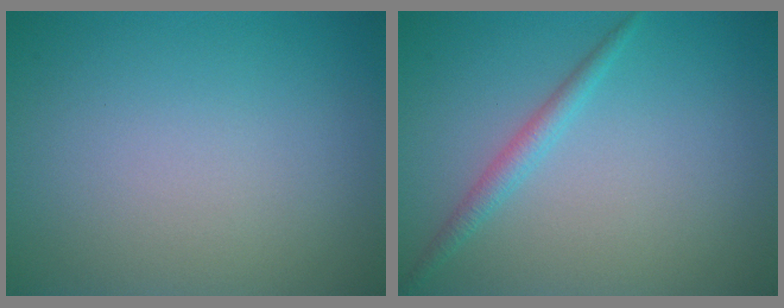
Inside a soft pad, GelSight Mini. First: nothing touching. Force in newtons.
{"total": 1.7, "press": 1.7, "slide": 0.1}